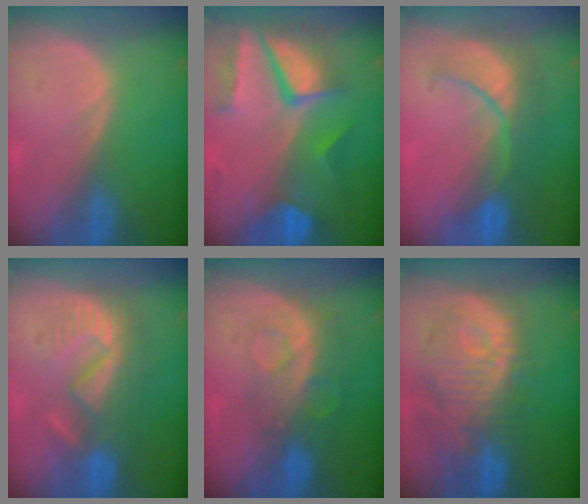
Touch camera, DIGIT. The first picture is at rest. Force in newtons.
{"total": 10.4, "press": 8.6, "slide": 5.8}
{"total": 8.1, "press": 8.1, "slide": 0.8}
{"total": 9.0, "press": 8.3, "slide": 3.5}
{"total": 8.4, "press": 7.0, "slide": 4.5}
{"total": 12.4, "press": 11.1, "slide": 5.6}